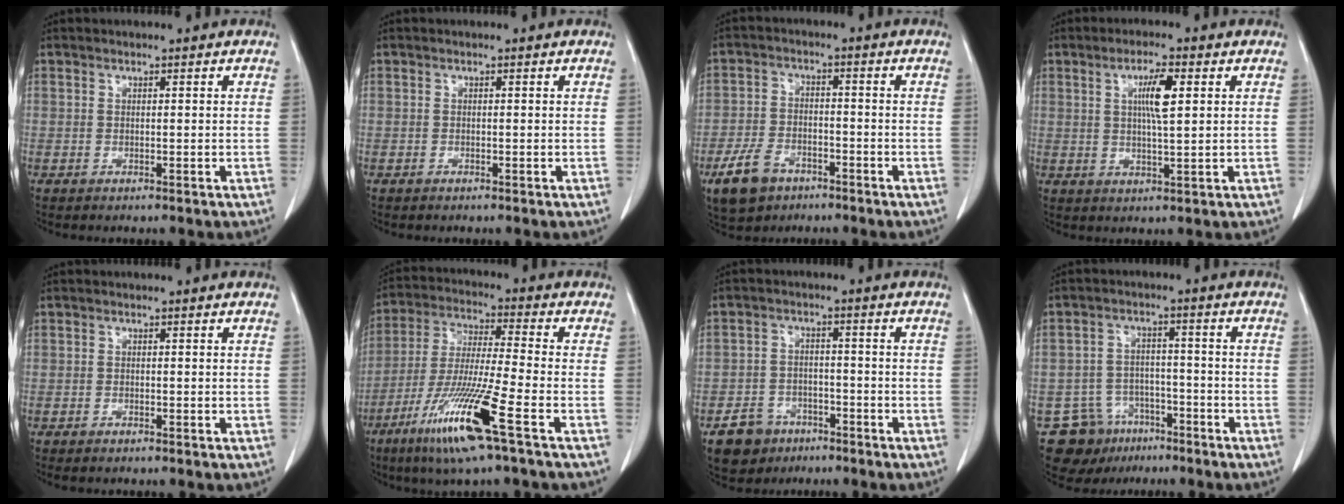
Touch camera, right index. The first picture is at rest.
{"total": 0.0}
{"total": 7.3, "force": [-4.5, 4.5, 3.6], "torque": [-0.083, 0.001, -0.077]}
{"total": 5.4, "force": [1.5, 0.6, 5.2], "torque": [-0.094, -0.001, 0.027]}
{"total": 0.8, "force": [-0.7, 0.1, 0.4], "torque": [-0.012, -0.002, -0.008]}
{"total": 14.6, "force": [-7.4, -0.8, 12.5], "torque": [-0.259, -0.035, -0.140]}
{"total": 6.1, "force": [-3.7, 4.6, 1.2], "torque": [-0.028, 0.009, -0.058]}
{"total": 9.0, "force": [-5.8, 6.7, 1.3], "torque": [-0.026, 0.021, -0.086]}